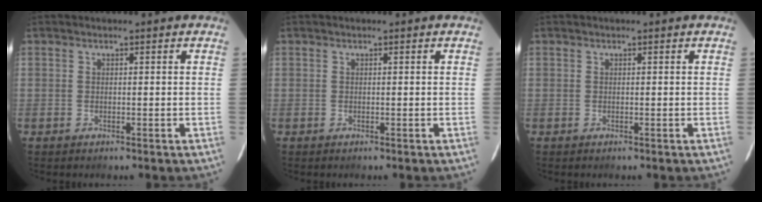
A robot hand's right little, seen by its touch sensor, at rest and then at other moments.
{"total": 0.0}
{"total": 0.0}